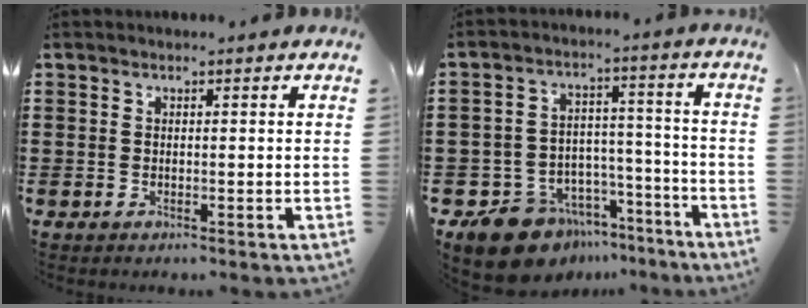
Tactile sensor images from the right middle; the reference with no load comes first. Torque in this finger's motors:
{"motor_torque": [0.20, -0.05, 0.18, 0.05]}